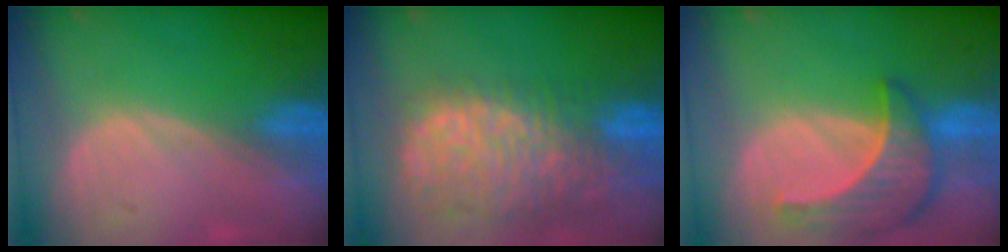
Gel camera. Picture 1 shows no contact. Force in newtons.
{"total": 13.3, "press": 11.0, "slide": 7.5}
{"total": 8.6, "press": 7.9, "slide": 3.3}